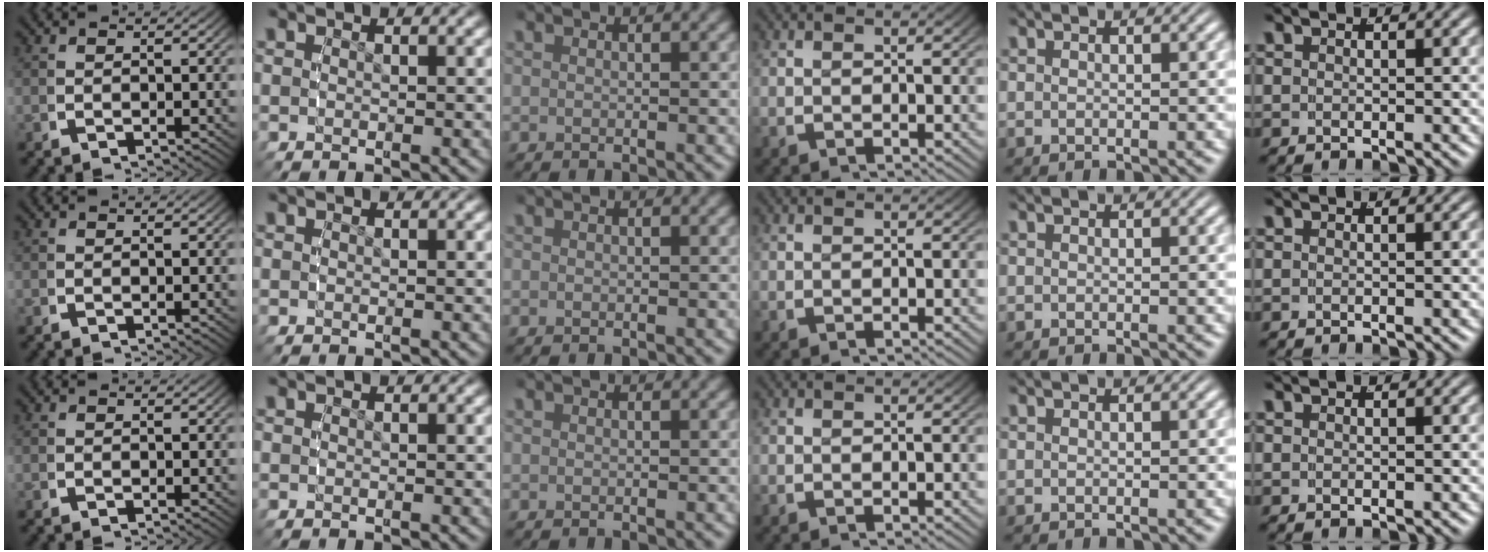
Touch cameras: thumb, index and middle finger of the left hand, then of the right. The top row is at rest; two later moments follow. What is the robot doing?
{"motion": "grasp_and_lifting", "object": "small bumper sticker"}